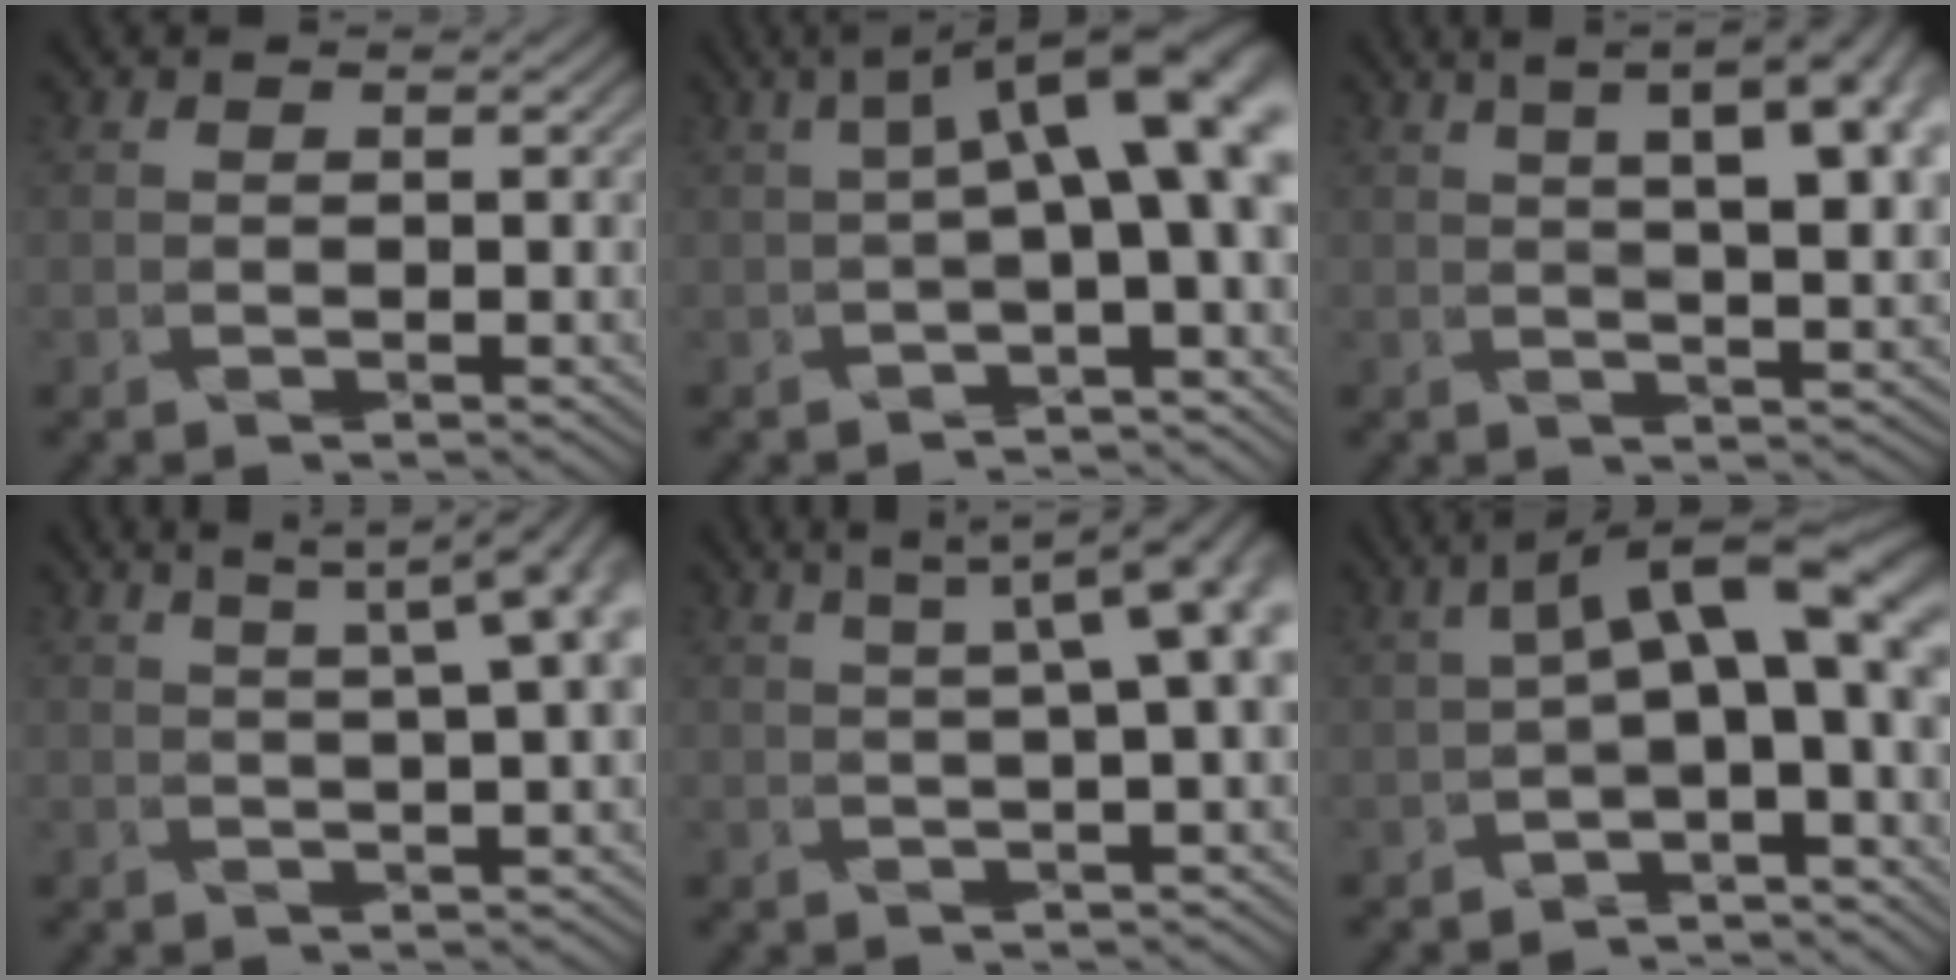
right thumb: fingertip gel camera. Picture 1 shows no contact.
{"total": 10.2, "force": [1.0, 2.9, 9.8], "torque": [-0.151, 0.013, 0.018]}
{"total": 10.5, "force": [4.3, 2.9, 9.1], "torque": [-0.118, 0.036, 0.053]}
{"total": 6.4, "force": [2.7, 0.7, 5.8], "torque": [-0.077, 0.025, 0.042]}
{"total": 7.2, "force": [1.9, 1.1, 6.9], "torque": [-0.099, 0.019, 0.029]}
{"total": 9.3, "force": [0.3, 3.5, 8.6], "torque": [-0.137, 0.010, 0.002]}